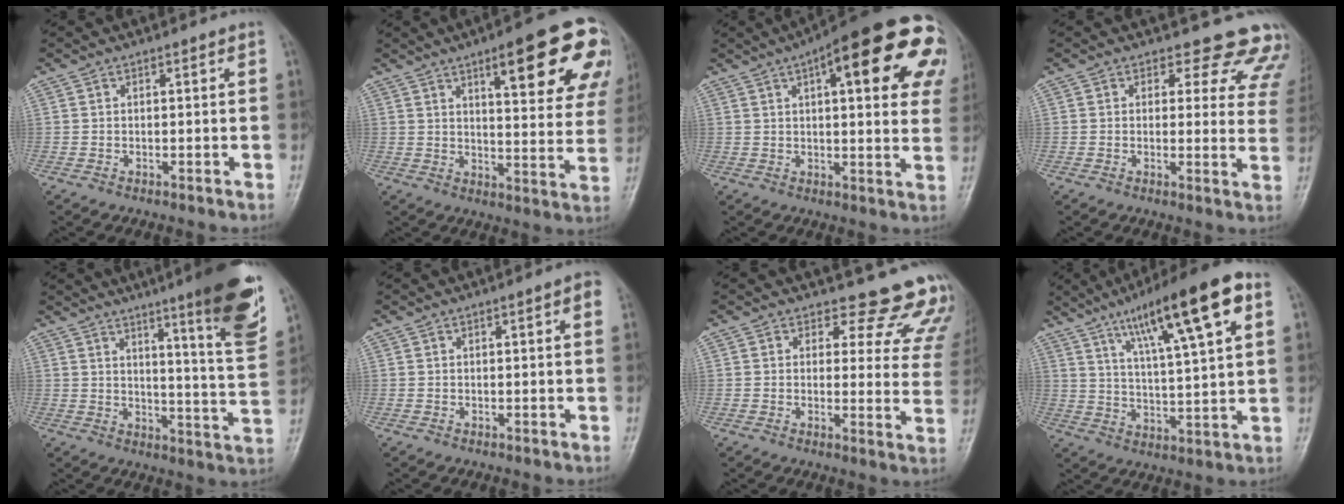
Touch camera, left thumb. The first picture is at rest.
{"total": 20.7, "force": [10.3, 5.5, 17.2], "torque": [-0.188, -0.031, 0.135]}
{"total": 25.4, "force": [9.9, 7.9, 22.0], "torque": [-0.241, 0.016, 0.125]}
{"total": 12.1, "force": [10.7, 5.3, 2.2], "torque": [0.029, -0.071, 0.084]}
{"total": 16.7, "force": [9.7, 1.4, 13.5], "torque": [-0.167, -0.057, 0.135]}
{"total": 2.5, "force": [0.8, 0.5, 2.3], "torque": [-0.027, 0.004, 0.007]}
{"total": 13.9, "force": [12.7, 5.0, 2.2], "torque": [0.028, -0.108, 0.111]}
{"total": 18.9, "force": [9.1, 3.6, 16.2], "torque": [-0.246, -0.011, 0.148]}